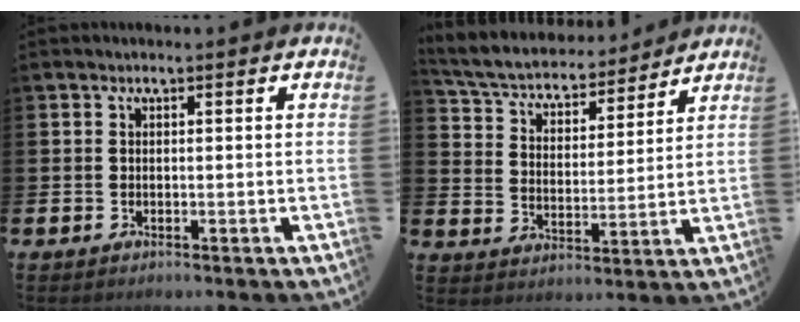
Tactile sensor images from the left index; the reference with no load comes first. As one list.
[{"total": 5.6, "force": [5.2, 1.6, 1.0], "torque": [-0.055, -0.043, 0.087]}]